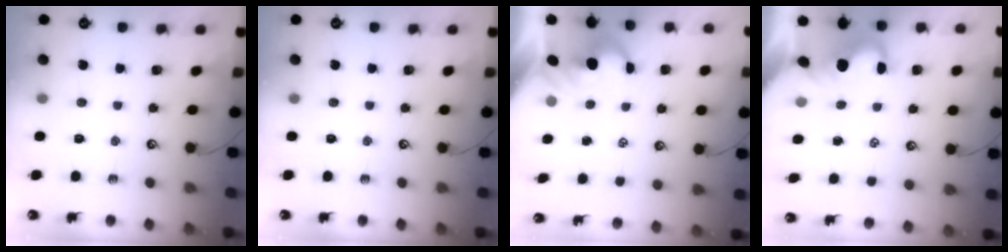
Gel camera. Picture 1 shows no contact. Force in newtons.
{"total": 0.0}
{"total": 1.7, "press": 1.4, "slide": 1.0}
{"total": 0.0}